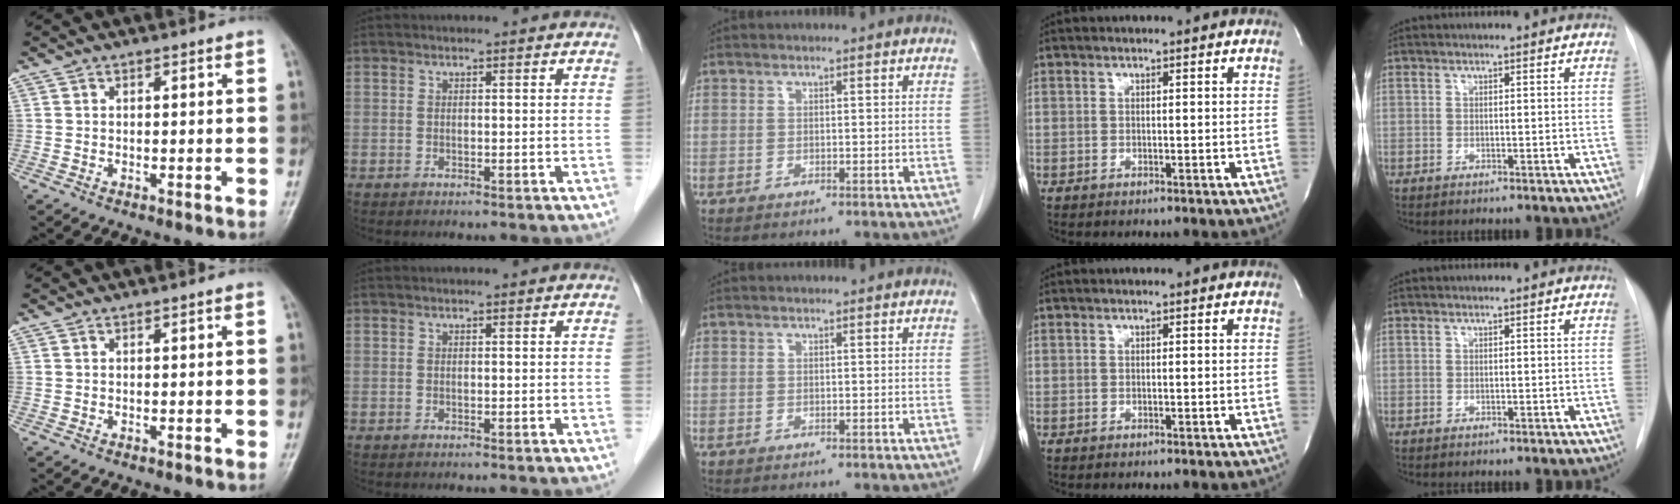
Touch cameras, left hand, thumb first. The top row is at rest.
{}